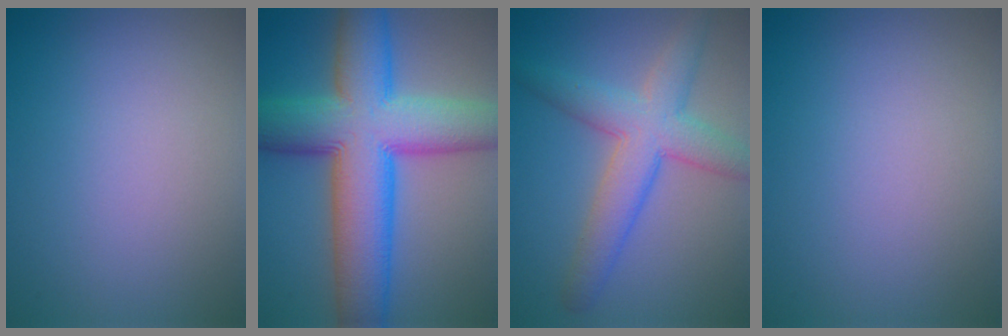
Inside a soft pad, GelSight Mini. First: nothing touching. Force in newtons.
{"total": 13.0, "press": 12.9, "slide": 0.4}
{"total": 5.8, "press": 5.8, "slide": 0.2}
{"total": 0.0}